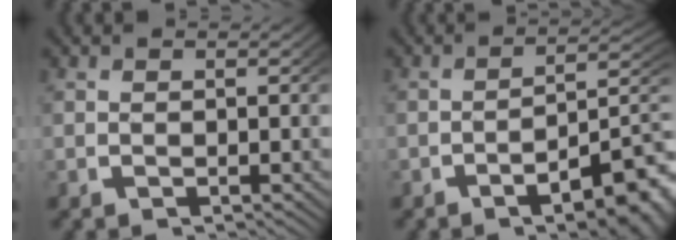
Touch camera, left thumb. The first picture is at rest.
{"total": 8.5, "force": [-2.9, 3.4, 7.2], "torque": [-0.089, -0.009, -0.040]}